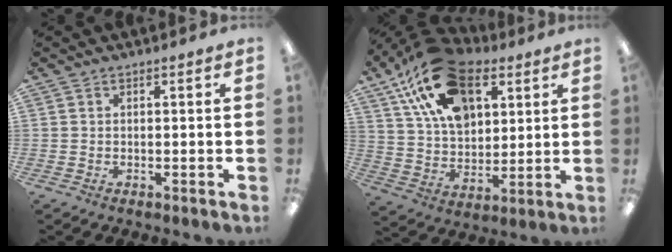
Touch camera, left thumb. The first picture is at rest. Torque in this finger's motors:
{"motor_torque": [0.68, 0.75, 1.41, -1.36, 0.43]}